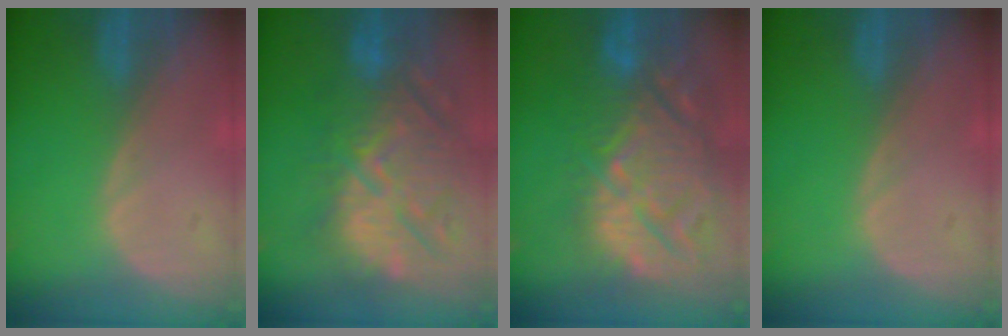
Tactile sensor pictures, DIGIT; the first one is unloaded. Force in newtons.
{"total": 12.6, "press": 12.0, "slide": 3.8}
{"total": 15.1, "press": 12.9, "slide": 7.7}
{"total": 0.0}